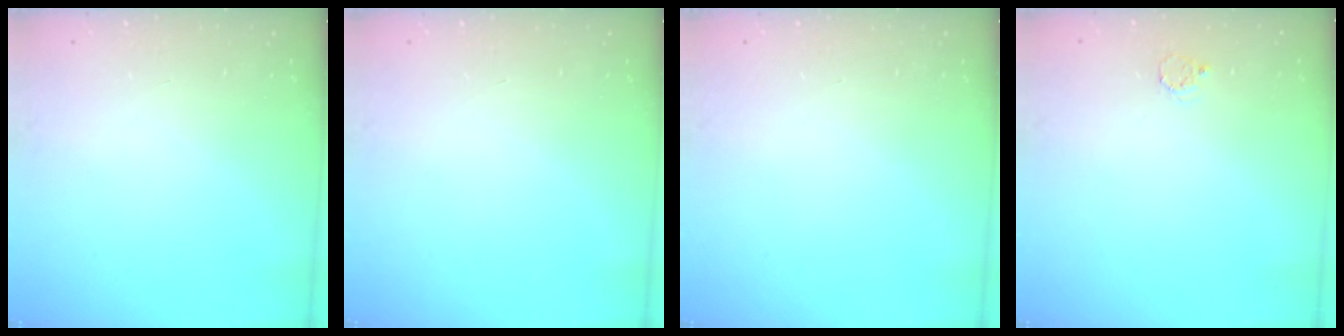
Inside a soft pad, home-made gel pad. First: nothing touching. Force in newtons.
{"total": 0.0}
{"total": 0.0}
{"total": 2.4, "press": 2.4, "slide": 0.3}